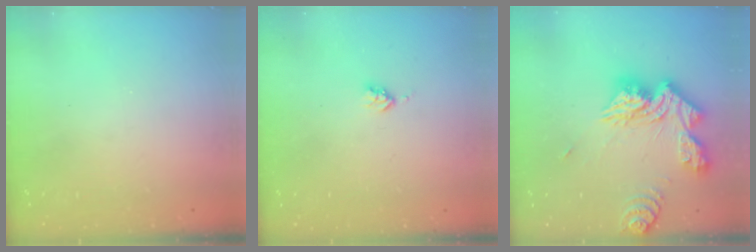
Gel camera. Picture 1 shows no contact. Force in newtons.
{"total": 2.7, "press": 2.6, "slide": 0.5}
{"total": 18.5, "press": 18.4, "slide": 1.6}